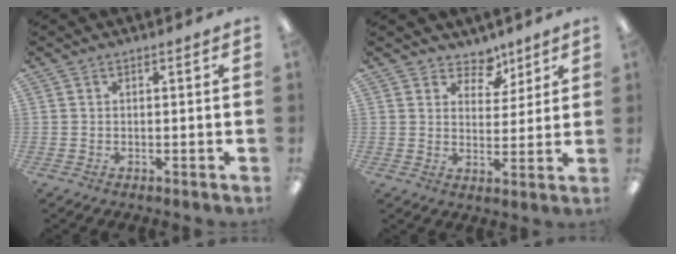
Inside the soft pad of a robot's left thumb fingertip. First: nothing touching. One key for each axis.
{"total": 6.4, "fx": 4.8, "fy": 4.0, "fz": 1.4, "tx": -0.009, "ty": -0.034, "tz": 0.083}